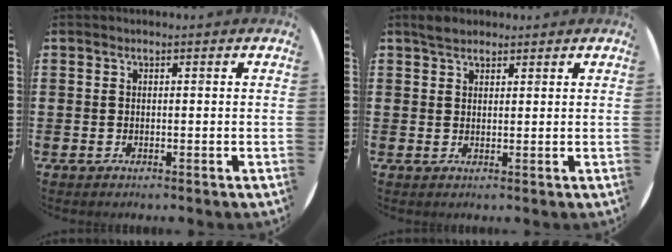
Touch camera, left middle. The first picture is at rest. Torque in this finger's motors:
{"motor_torque": [0.22, -0.11, 0.02, 0.00]}